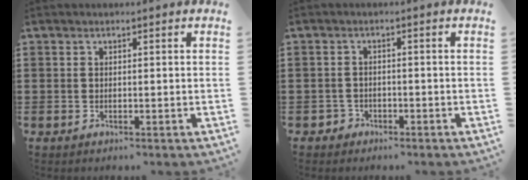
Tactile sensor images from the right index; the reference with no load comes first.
{"total": 1.5, "force": [-1.1, 0.9, 0.1], "torque": [-0.007, 0.001, -0.026]}